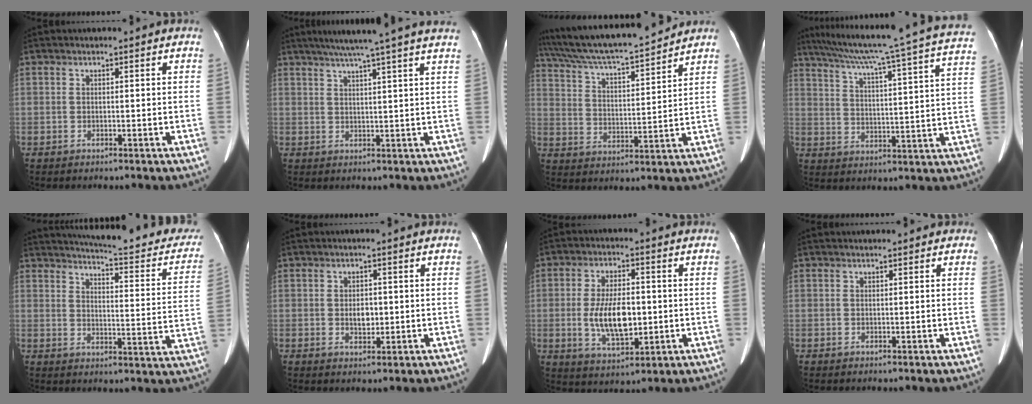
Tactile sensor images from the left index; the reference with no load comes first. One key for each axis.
{"total": 12.8, "fx": 10.5, "fy": -1.3, "fz": 7.3, "tx": -0.113, "ty": 0.018, "tz": 0.129}
{"total": 16.8, "fx": 15.3, "fy": 0.7, "fz": 6.9, "tx": -0.130, "ty": 0.007, "tz": 0.252}
{"total": 26.3, "fx": 21.9, "fy": -0.4, "fz": 14.7, "tx": -0.238, "ty": -0.028, "tz": 0.282}
{"total": 22.1, "fx": 19.6, "fy": 4.0, "fz": 9.5, "tx": -0.118, "ty": -0.057, "tz": 0.216}
{"total": 2.3, "fx": -0.3, "fy": 1.5, "fz": 1.6, "tx": -0.029, "ty": -0.008, "tz": -0.003}
{"total": 9.0, "fx": -1.1, "fy": 3.8, "fz": 8.1, "tx": -0.163, "ty": -0.009, "tz": -0.014}
{"total": 1.0, "fx": 0.7, "fy": 0.5, "fz": 0.5, "tx": -0.006, "ty": 0.010, "tz": 0.002}